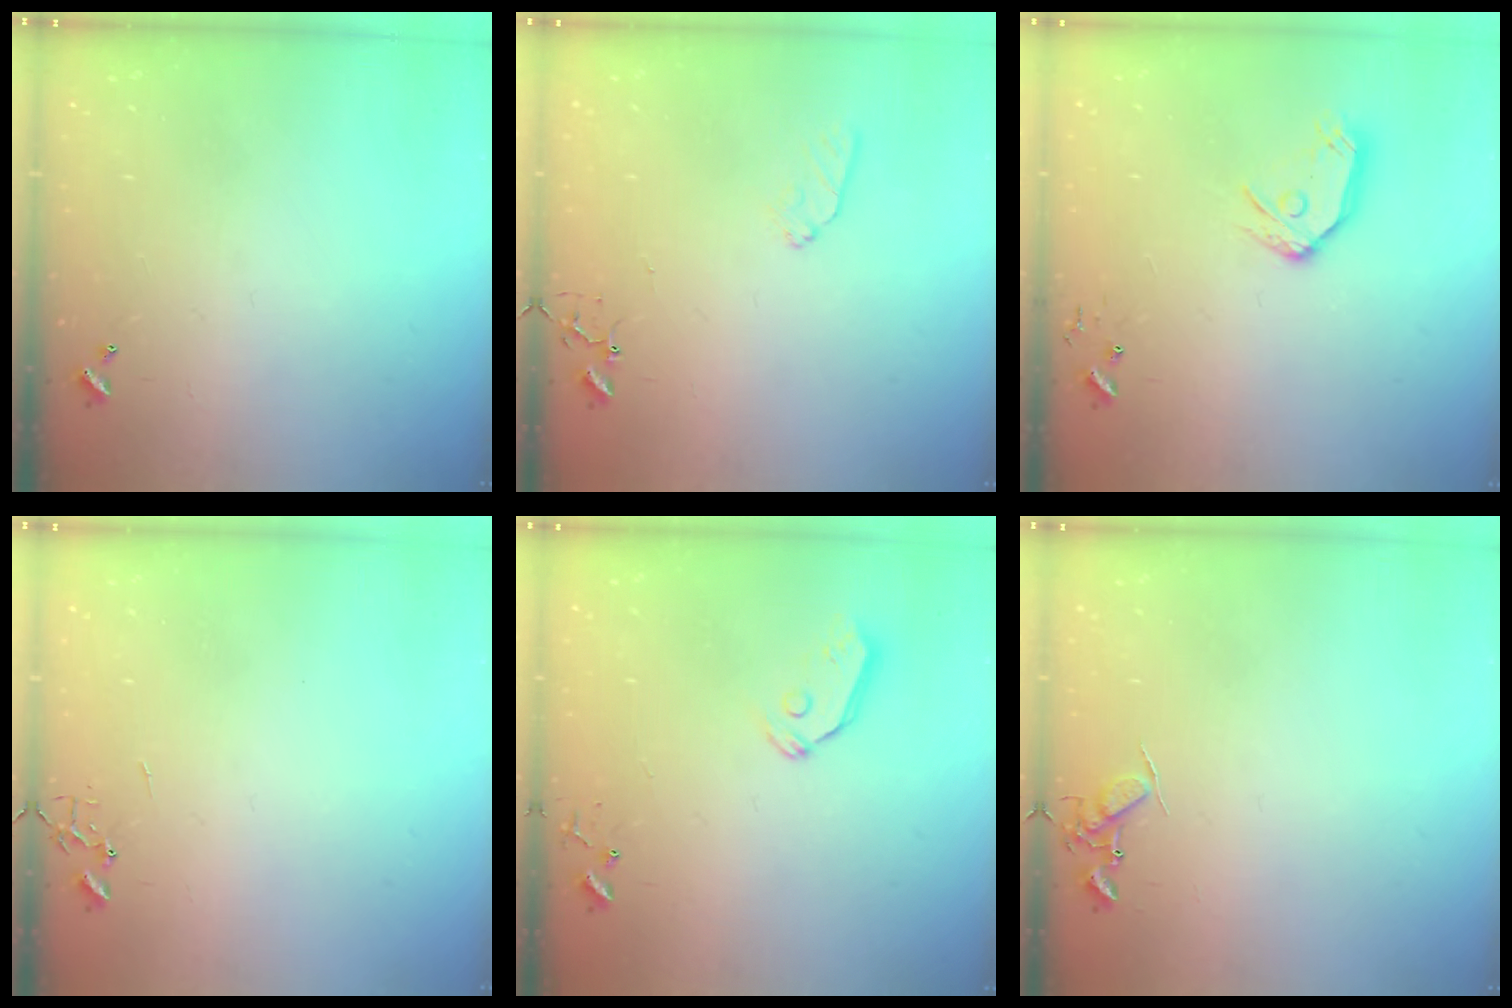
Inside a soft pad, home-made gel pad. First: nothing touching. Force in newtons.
{"total": 7.7, "press": 7.6, "slide": 0.9}
{"total": 11.3, "press": 11.2, "slide": 1.4}
{"total": 0.0}
{"total": 5.3, "press": 5.3, "slide": 0.2}
{"total": 7.2, "press": 7.2, "slide": 0.9}